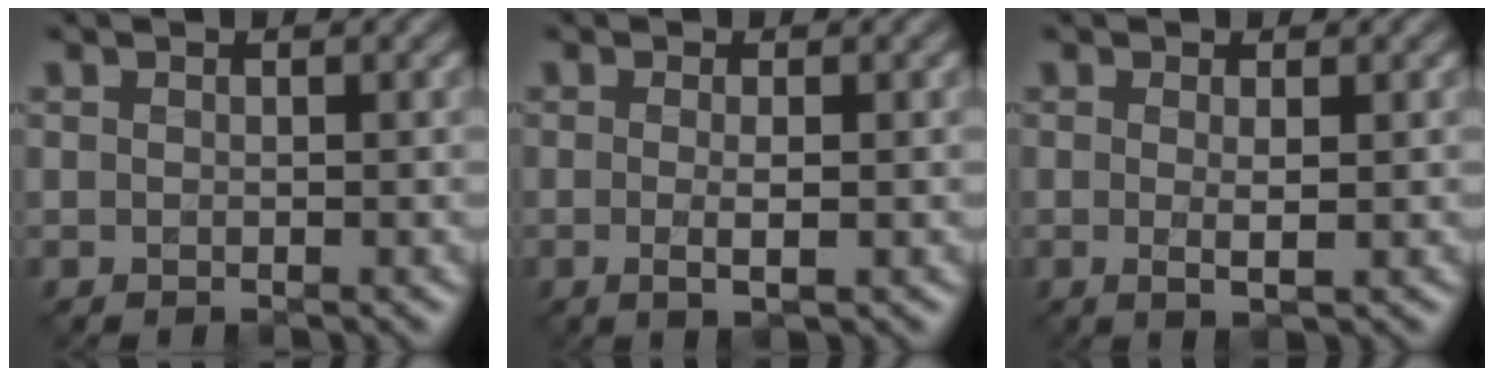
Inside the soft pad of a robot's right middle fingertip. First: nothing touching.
{"total": 2.2, "force": [-0.3, 0.5, 2.1], "torque": [-0.037, -0.007, -0.006]}
{"total": 1.7, "force": [0.0, 0.3, 1.7], "torque": [-0.032, -0.005, -0.001]}